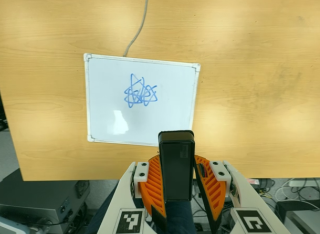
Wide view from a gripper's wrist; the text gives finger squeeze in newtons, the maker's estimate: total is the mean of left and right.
{"total": 5.9, "left": 5.6, "right": 6.2}